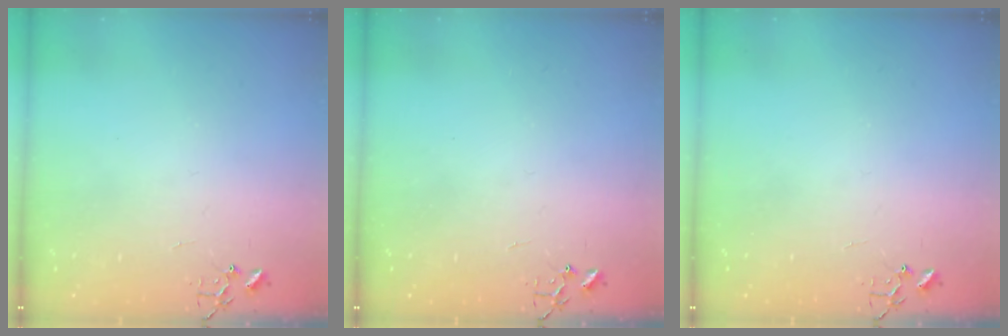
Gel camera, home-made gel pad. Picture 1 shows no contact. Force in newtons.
{"total": 0.0}
{"total": 0.0}